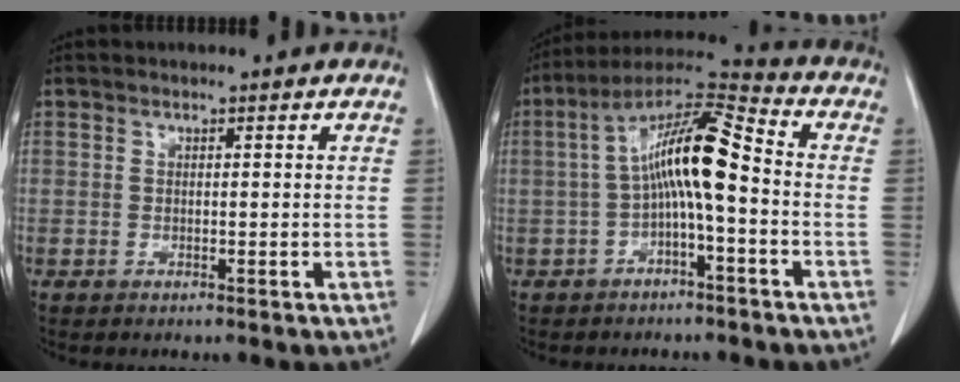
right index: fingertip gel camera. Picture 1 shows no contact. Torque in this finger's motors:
{"motor_torque": [1.71, -0.43, 0.84, 0.21]}